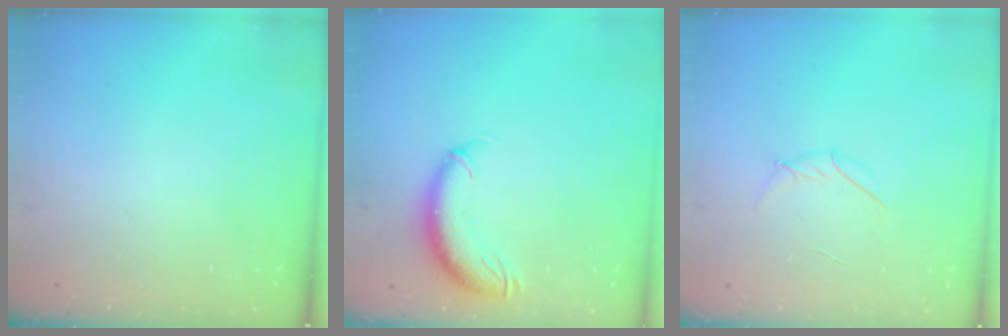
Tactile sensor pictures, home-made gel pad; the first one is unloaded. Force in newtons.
{"total": 10.6, "press": 10.4, "slide": 2.2}
{"total": 3.8, "press": 3.6, "slide": 1.1}